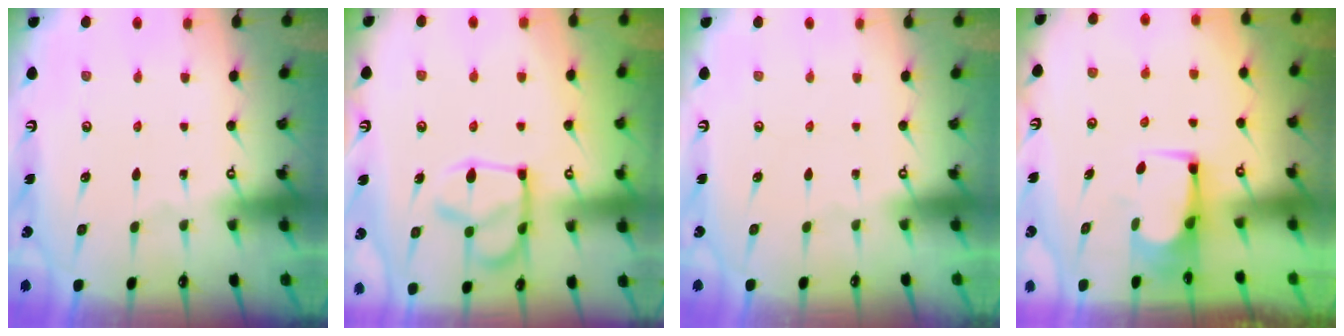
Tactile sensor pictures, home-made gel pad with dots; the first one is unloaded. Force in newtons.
{"total": 6.2, "press": 6.2, "slide": 0.6}
{"total": 1.5, "press": 1.4, "slide": 0.6}
{"total": 2.2, "press": 2.2, "slide": 0.2}